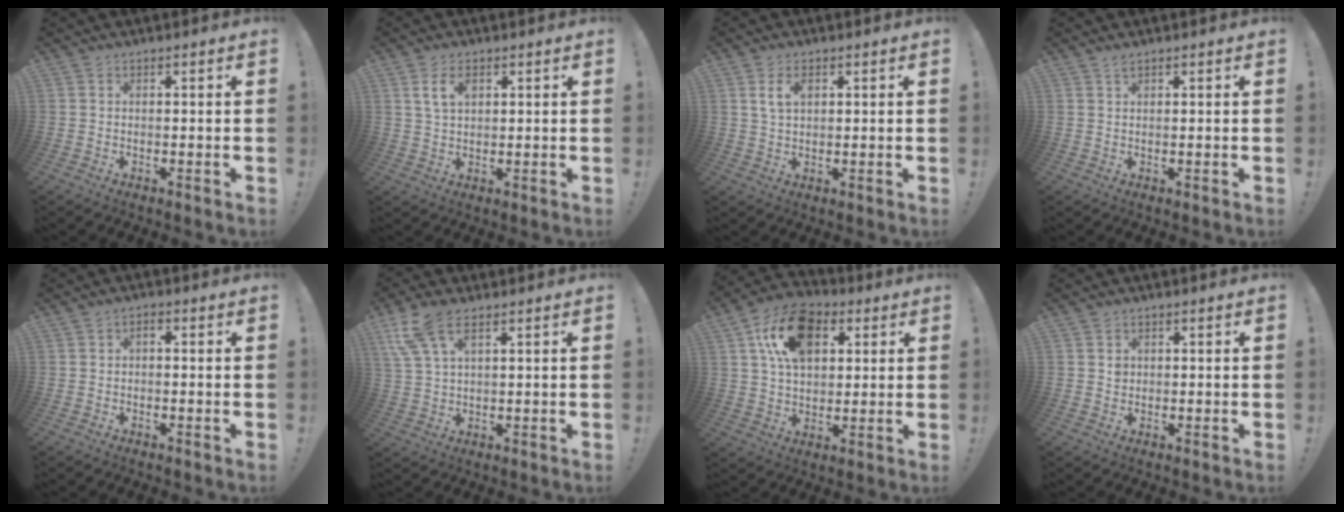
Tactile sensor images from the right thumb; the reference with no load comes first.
{"total": 5.8, "force": [2.2, 3.3, 4.2], "torque": [-0.072, 0.001, 0.040]}
{"total": 5.0, "force": [1.8, 2.8, 3.7], "torque": [-0.061, -0.001, 0.031]}
{"total": 1.3, "force": [1.0, 0.3, 0.8], "torque": [-0.013, -0.001, 0.017]}
{"total": 1.4, "force": [-0.9, 0.6, 0.9], "torque": [-0.015, 0.005, -0.017]}
{"total": 8.8, "force": [5.1, 3.4, 6.4], "torque": [-0.124, -0.008, 0.099]}
{"total": 16.3, "force": [6.2, 11.0, 10.4], "torque": [-0.167, -0.006, 0.119]}
{"total": 1.1, "force": [0.3, 1.0, 0.3], "torque": [0.009, -0.004, 0.002]}